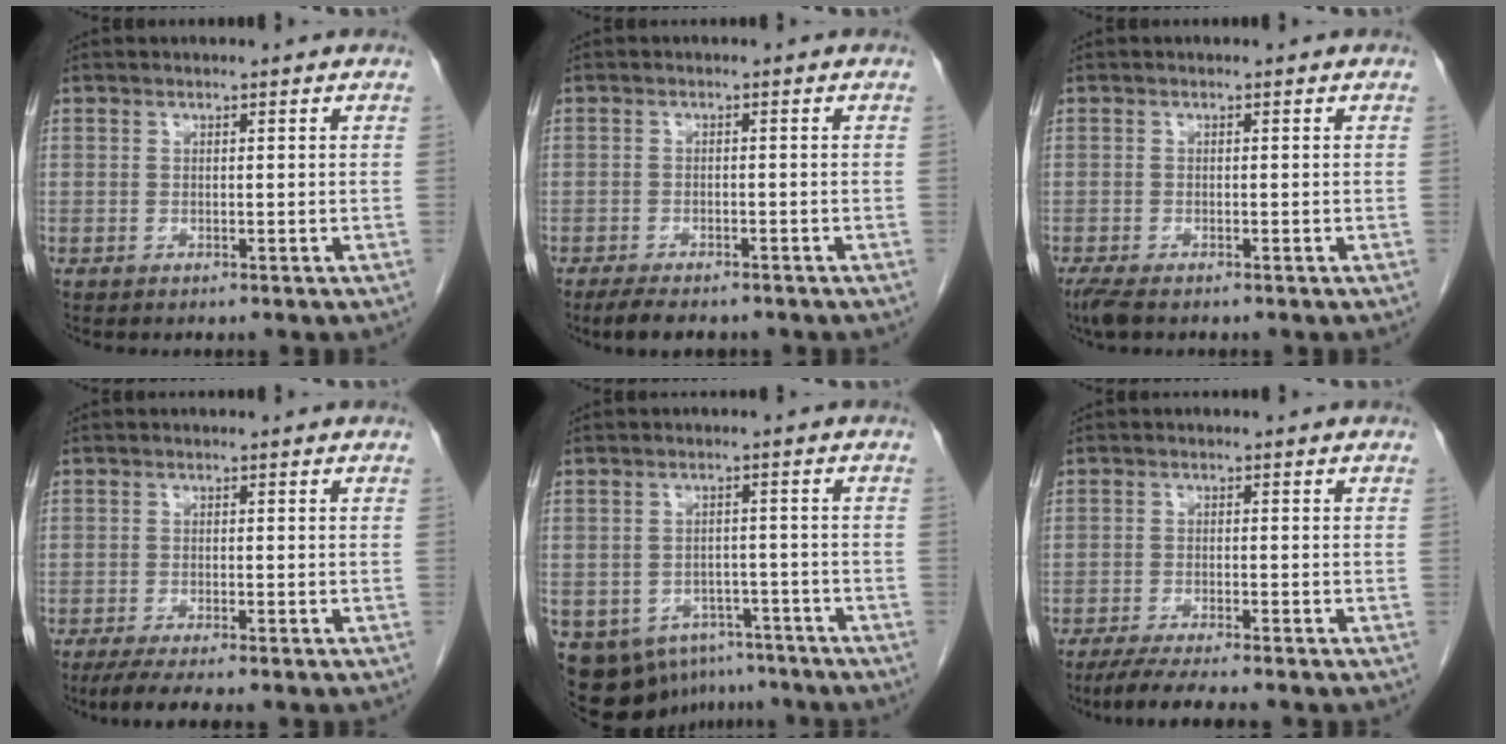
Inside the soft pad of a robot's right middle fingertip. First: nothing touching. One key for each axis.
{"total": 5.6, "fx": -4.5, "fy": 1.7, "fz": 2.8, "tx": -0.042, "ty": -0.009, "tz": -0.066}
{"total": 2.9, "fx": -2.2, "fy": 0.7, "fz": 1.8, "tx": -0.041, "ty": -0.011, "tz": -0.038}
{"total": 5.1, "fx": -4.0, "fy": 0.3, "fz": 3.2, "tx": -0.049, "ty": -0.011, "tz": -0.062}
{"total": 11.5, "fx": -7.4, "fy": 7.9, "fz": 3.8, "tx": -0.076, "ty": 0.007, "tz": -0.093}
{"total": 6.6, "fx": -5.5, "fy": -0.1, "fz": 3.6, "tx": -0.054, "ty": -0.018, "tz": -0.088}